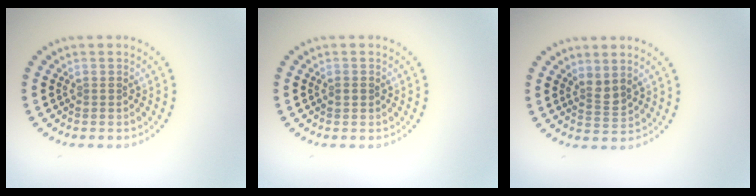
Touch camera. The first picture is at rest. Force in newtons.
{"total": 0.9, "press": 0.9, "slide": 0.0}
{"total": 1.7, "press": 1.3, "slide": 1.1}